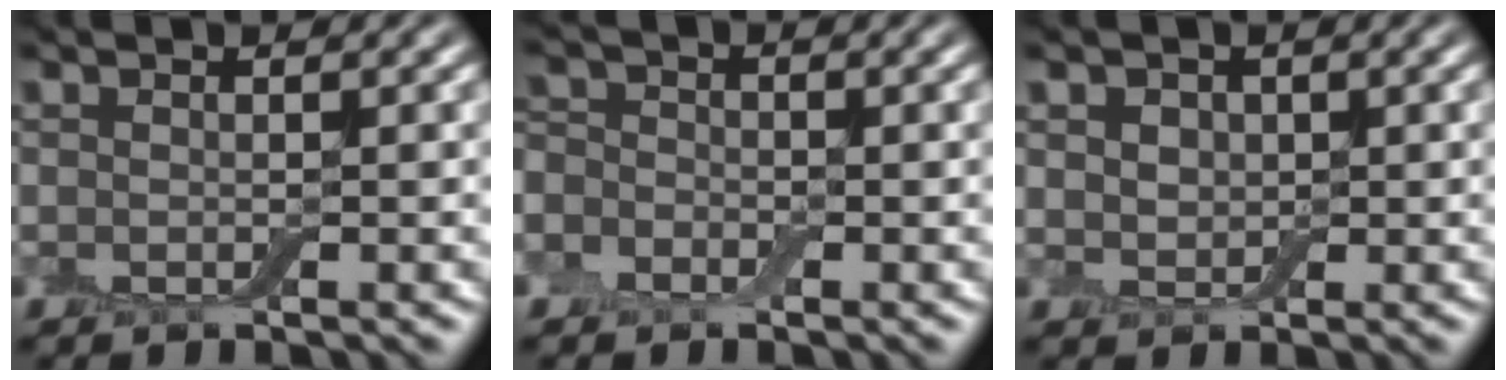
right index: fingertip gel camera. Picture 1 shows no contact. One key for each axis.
{"total": 3.5, "fx": -1.2, "fy": 3.0, "fz": 1.5, "tx": -0.016, "ty": 0.014, "tz": -0.045}
{"total": 3.0, "fx": 1.2, "fy": 2.3, "fz": 1.4, "tx": -0.030, "ty": 0.011, "tz": 0.011}